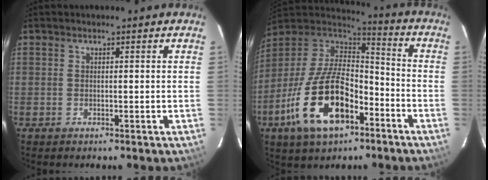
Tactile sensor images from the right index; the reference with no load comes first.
{"total": 21.5, "force": [-9.8, 10.7, 15.9], "torque": [-0.328, -0.017, -0.171]}